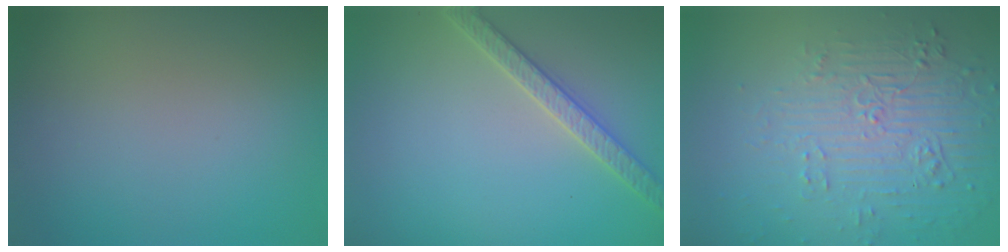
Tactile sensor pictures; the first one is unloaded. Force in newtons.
{"total": 2.8, "press": 2.8, "slide": 0.6}
{"total": 5.7, "press": 3.6, "slide": 4.4}